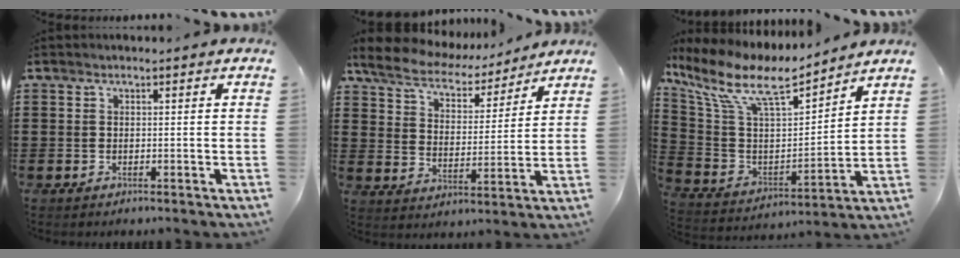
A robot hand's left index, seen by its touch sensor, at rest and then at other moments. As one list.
[{"total": 6.6, "force": [5.8, 1.9, 2.4], "torque": [-0.076, -0.031, 0.099]}, {"total": 10.5, "force": [7.7, 3.2, 6.4], "torque": [-0.157, -0.046, 0.129]}]